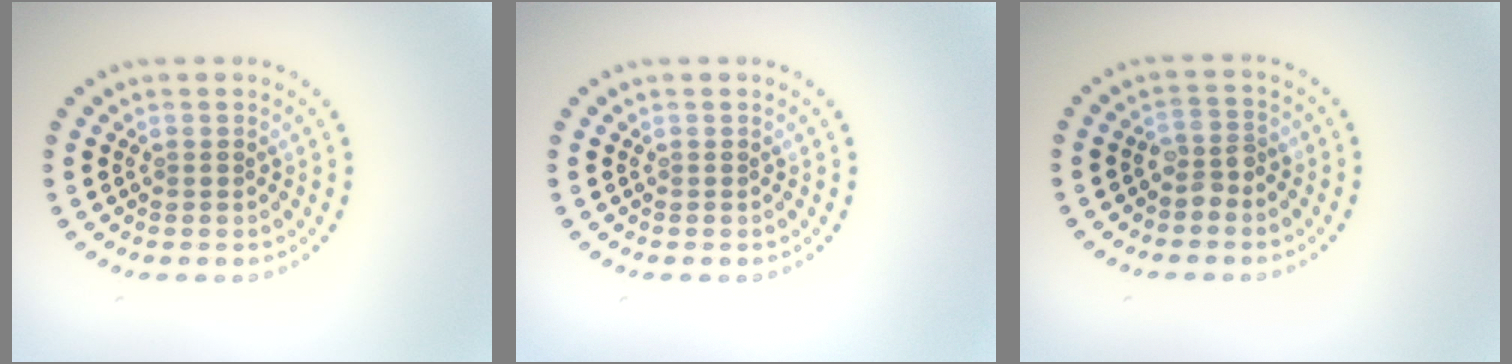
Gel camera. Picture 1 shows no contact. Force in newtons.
{"total": 0.0}
{"total": 1.7, "press": 1.5, "slide": 0.9}